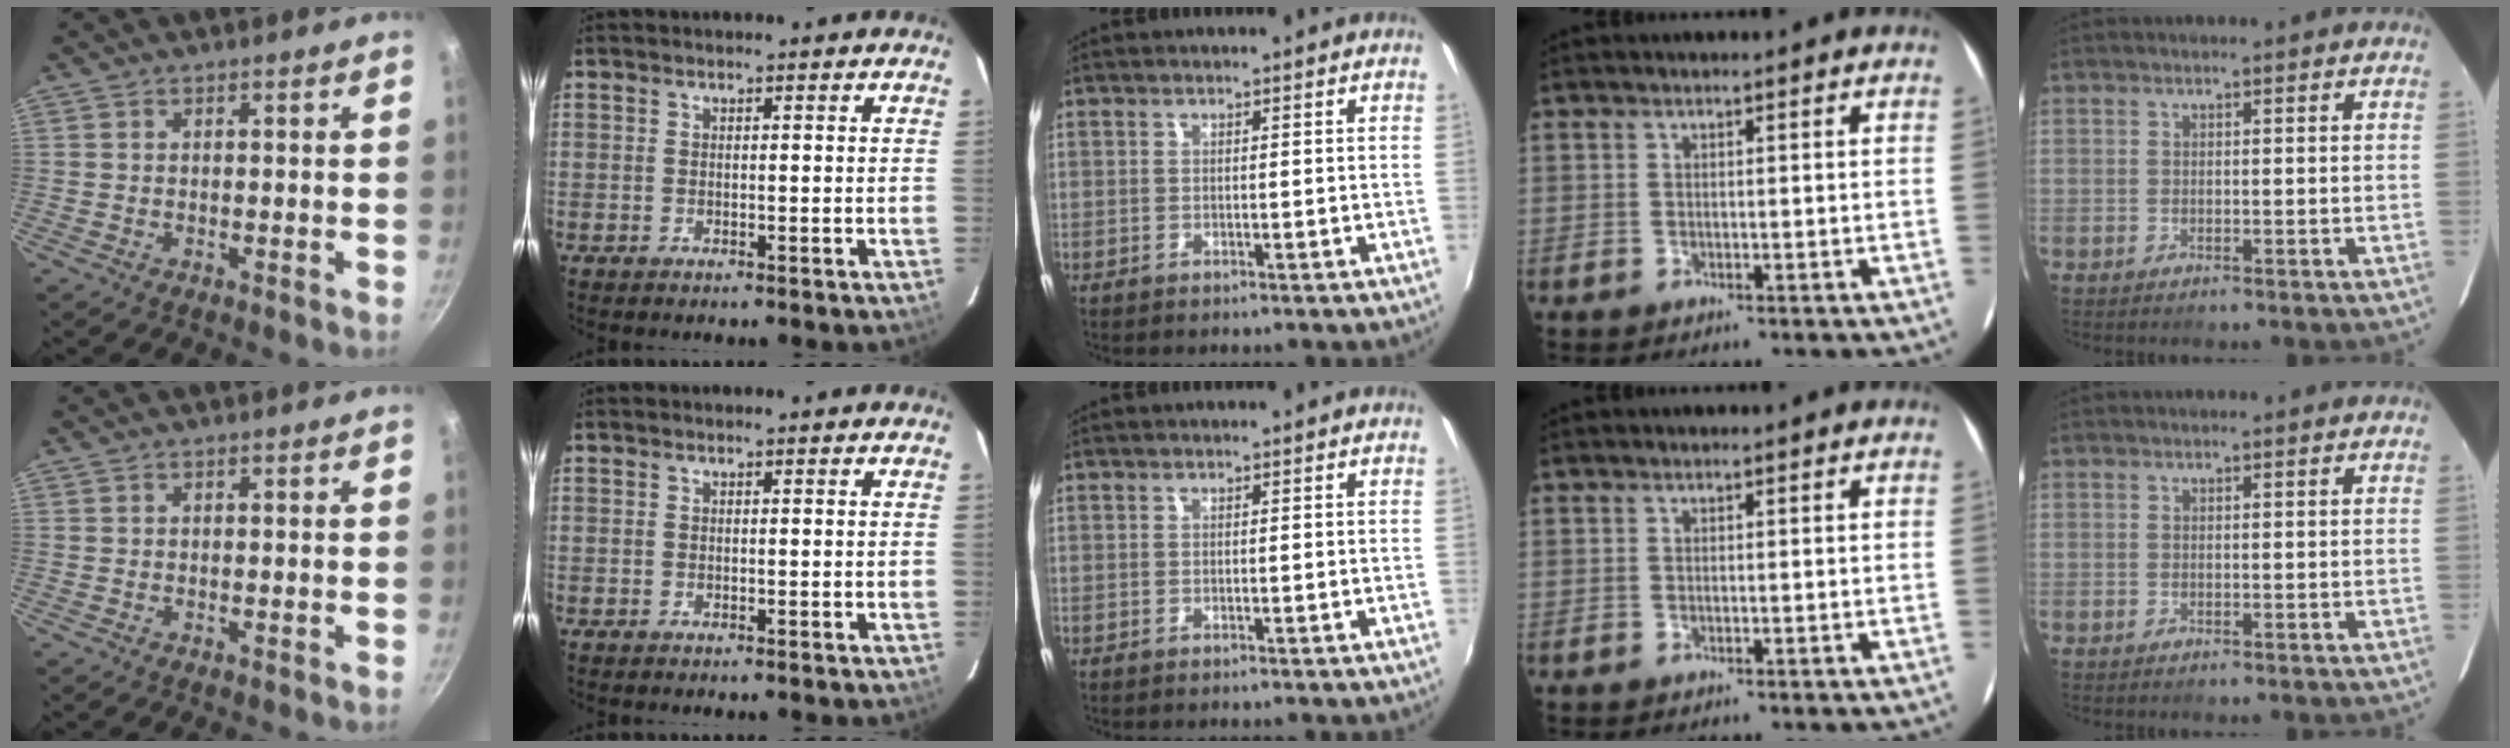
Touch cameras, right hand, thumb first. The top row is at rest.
{}